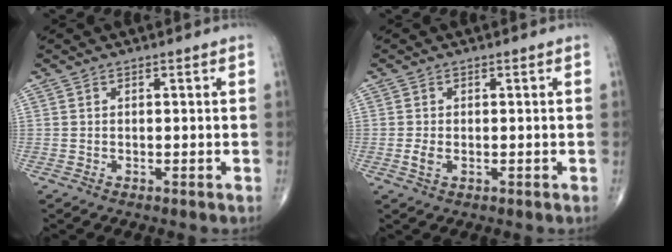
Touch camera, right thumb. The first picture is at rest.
{"total": 1.8, "force": [-0.3, 1.0, 1.5], "torque": [-0.033, -0.003, -0.007]}